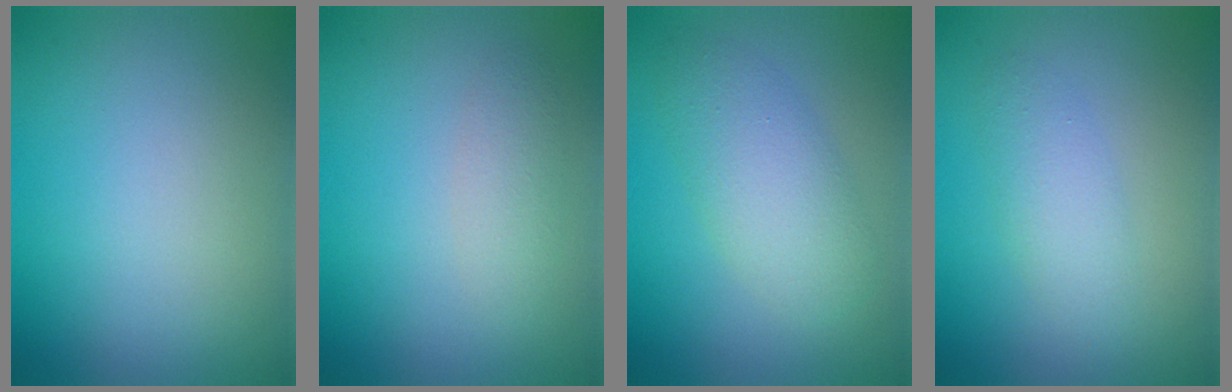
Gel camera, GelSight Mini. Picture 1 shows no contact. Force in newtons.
{"total": 1.7, "press": 1.7, "slide": 0.1}
{"total": 4.4, "press": 4.4, "slide": 0.1}
{"total": 2.4, "press": 2.4, "slide": 0.2}